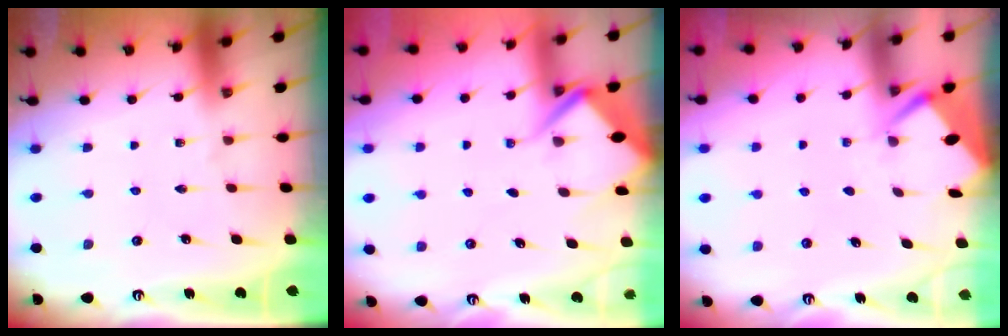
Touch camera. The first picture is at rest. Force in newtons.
{"total": 5.4, "press": 5.4, "slide": 0.4}
{"total": 2.8, "press": 2.8, "slide": 0.3}